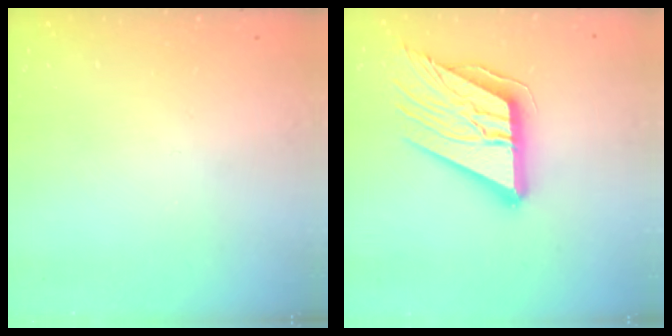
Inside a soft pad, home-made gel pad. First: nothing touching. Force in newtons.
{"total": 18.2, "press": 18.1, "slide": 2.0}